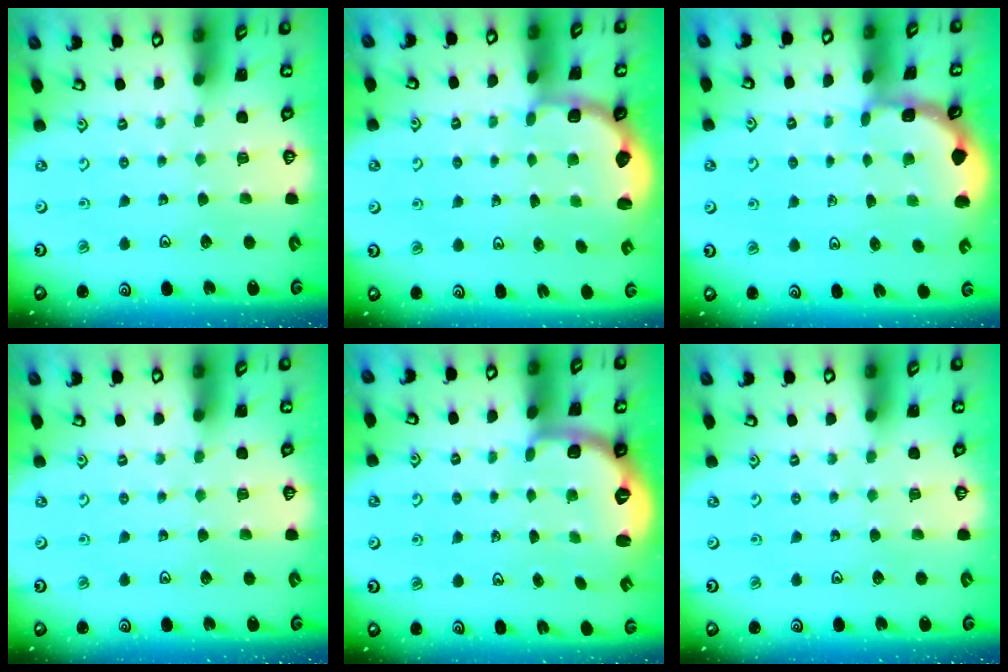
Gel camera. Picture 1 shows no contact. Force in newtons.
{"total": 2.8, "press": 2.1, "slide": 1.9}
{"total": 1.9, "press": 1.9, "slide": 0.3}
{"total": 0.0}
{"total": 2.6, "press": 1.4, "slide": 2.2}
{"total": 0.0}